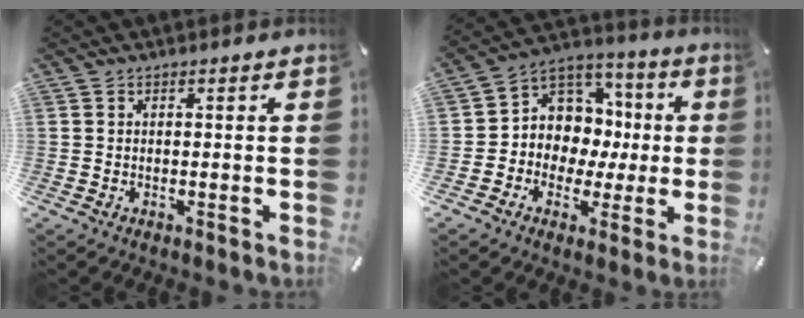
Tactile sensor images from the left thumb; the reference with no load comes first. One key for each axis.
{"total": 9.9, "fx": -0.7, "fy": 9.7, "fz": 1.6, "tx": -0.035, "ty": -0.011, "tz": 0.001}